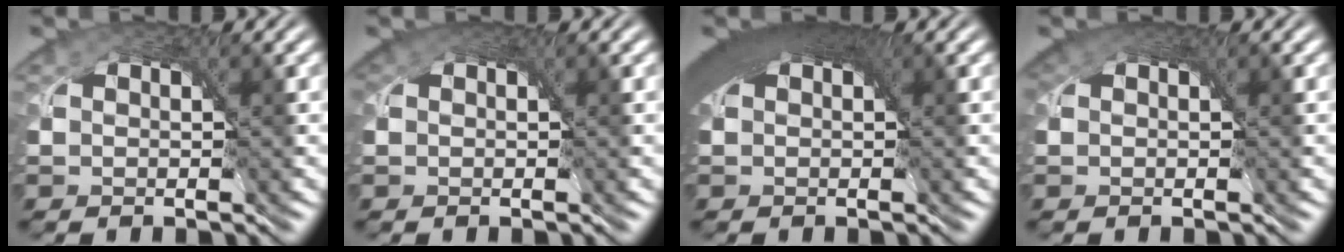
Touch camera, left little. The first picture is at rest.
{"total": 1.7, "force": [0.9, 1.1, 1.0], "torque": [-0.017, 0.003, 0.011]}
{"total": 7.6, "force": [2.9, 3.8, 6.0], "torque": [-0.094, 0.017, 0.031]}
{"total": 2.8, "force": [1.5, 1.8, 1.6], "torque": [-0.030, 0.006, 0.017]}